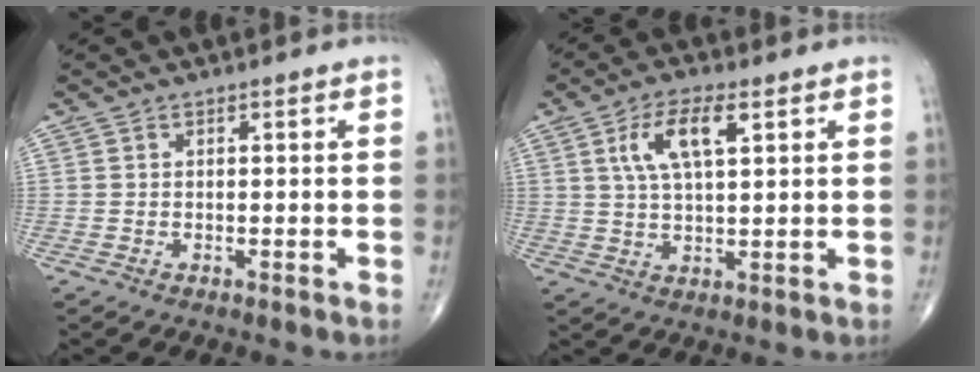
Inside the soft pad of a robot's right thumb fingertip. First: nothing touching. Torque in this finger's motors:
{"motor_torque": [-0.17, 0.10, 0.96, 0.35, 0.27]}